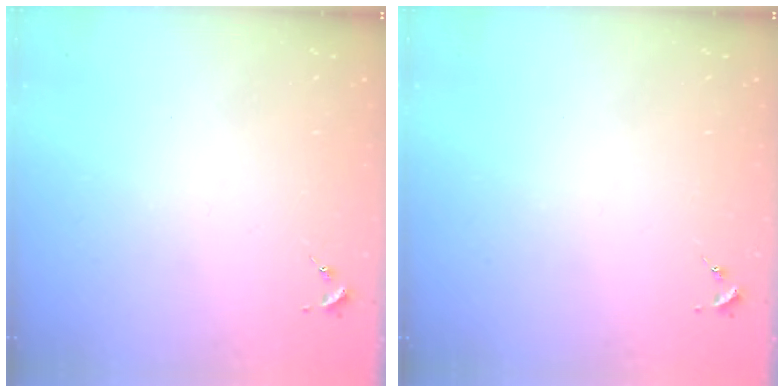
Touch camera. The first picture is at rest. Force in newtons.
{"total": 0.0}